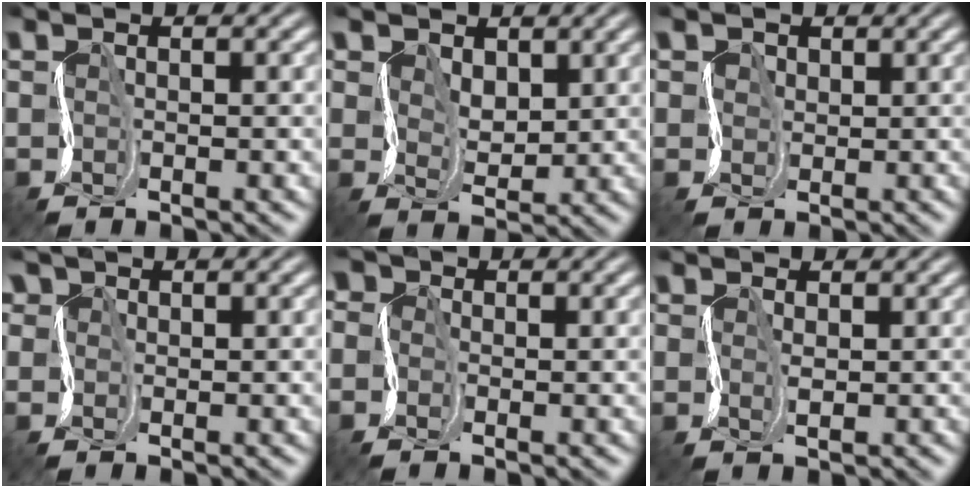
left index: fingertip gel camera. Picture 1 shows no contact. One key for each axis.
{"total": 3.4, "fx": 1.8, "fy": 2.5, "fz": 1.6, "tx": -0.036, "ty": 0.009, "tz": 0.022}
{"total": 3.2, "fx": 1.8, "fy": 2.6, "fz": 0.6, "tx": -0.019, "ty": 0.023, "tz": 0.006}
{"total": 3.6, "fx": 1.3, "fy": 3.0, "fz": 1.4, "tx": -0.021, "ty": 0.017, "tz": -0.006}
{"total": 4.0, "fx": -0.2, "fy": 3.5, "fz": 1.9, "tx": -0.043, "ty": 0.015, "tz": -0.034}
{"total": 0.8, "fx": 0.4, "fy": 0.7, "fz": 0.2, "tx": -0.017, "ty": 0.006, "tz": 0.006}